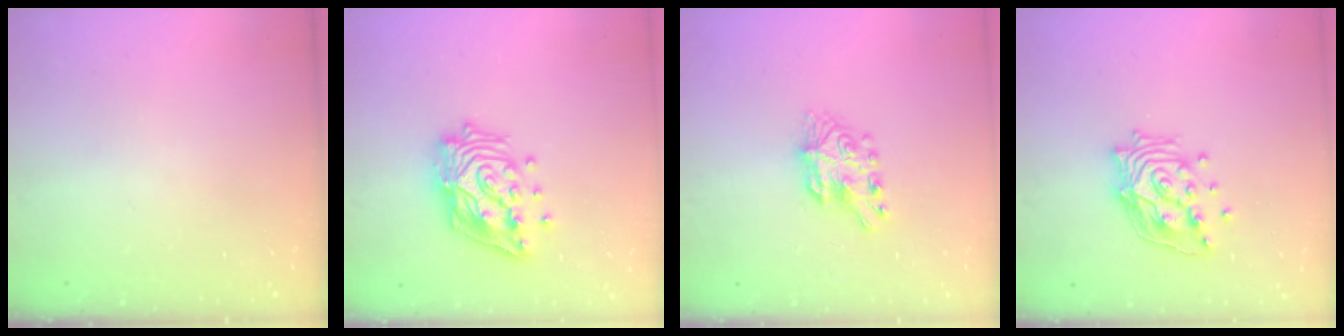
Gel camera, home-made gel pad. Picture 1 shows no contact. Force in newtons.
{"total": 17.5, "press": 17.5, "slide": 1.4}
{"total": 7.7, "press": 7.6, "slide": 0.7}
{"total": 14.8, "press": 14.6, "slide": 2.2}